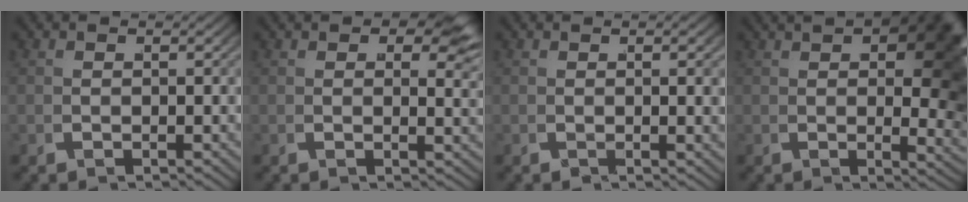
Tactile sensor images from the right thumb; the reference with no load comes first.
{"total": 4.2, "force": [1.9, 2.1, 3.2], "torque": [-0.041, -0.004, 0.027]}
{"total": 1.7, "force": [0.4, 0.4, 1.6], "torque": [-0.032, 0.003, 0.007]}
{"total": 13.7, "force": [2.7, 6.3, 11.9], "torque": [-0.120, -0.008, 0.042]}